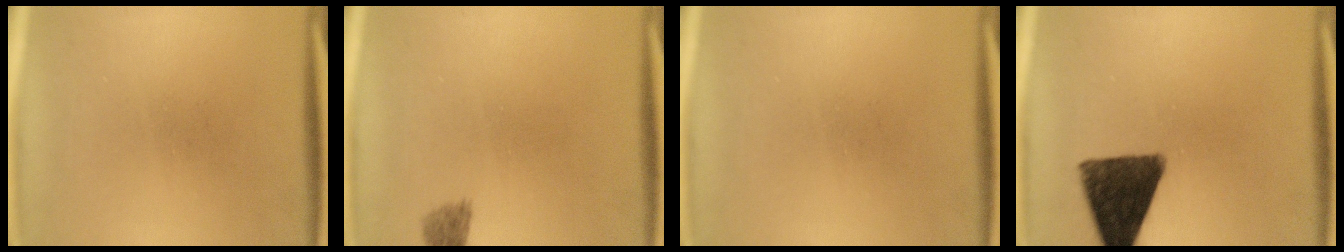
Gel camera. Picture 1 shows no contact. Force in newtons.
{"total": 1.9}
{"total": 0.0}
{"total": 13.5}